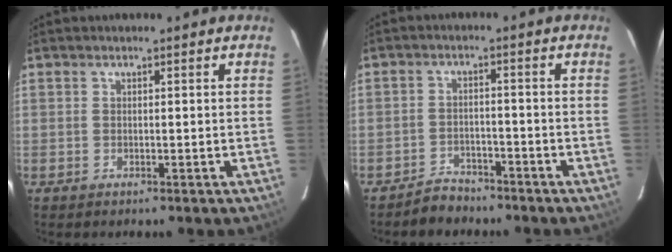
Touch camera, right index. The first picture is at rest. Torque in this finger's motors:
{"motor_torque": [0.16, -0.24, 0.01, -0.06]}